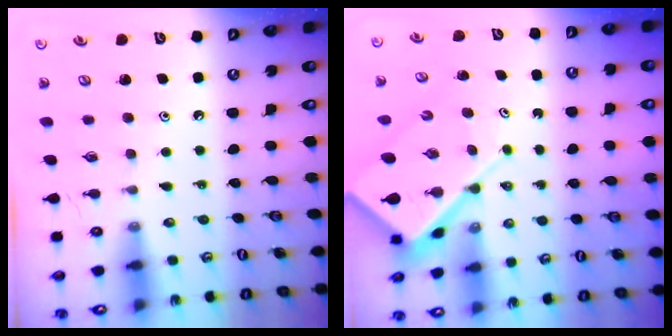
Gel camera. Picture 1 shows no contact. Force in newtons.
{"total": 8.9, "press": 8.9, "slide": 0.9}